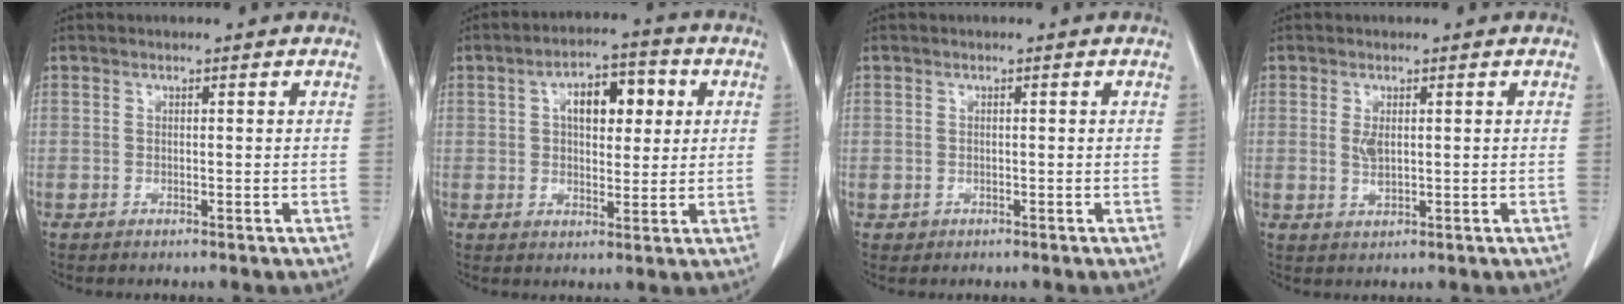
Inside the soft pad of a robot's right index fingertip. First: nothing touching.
{"total": 8.3, "force": [2.1, 3.9, 7.0], "torque": [-0.109, 0.022, 0.032]}
{"total": 0.9, "force": [-0.2, 0.9, -0.1], "torque": [0.004, 0.006, -0.003]}
{"total": 2.2, "force": [0.4, 0.8, 2.0], "torque": [-0.040, -0.005, 0.012]}